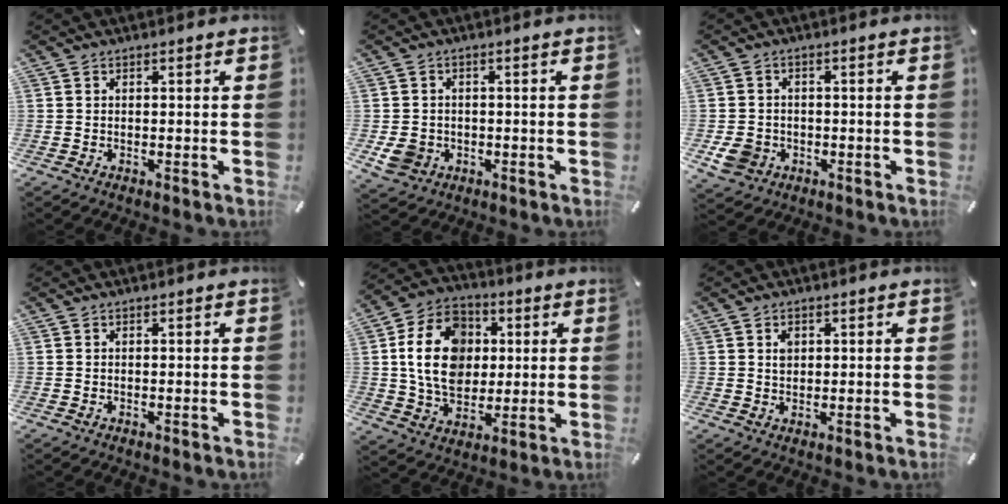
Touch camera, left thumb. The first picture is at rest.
{"total": 5.2, "force": [-1.1, 4.7, 1.9], "torque": [-0.045, 0.002, -0.021]}
{"total": 5.6, "force": [-1.7, 5.0, 2.0], "torque": [-0.046, 0.005, -0.032]}
{"total": 0.0}
{"total": 16.1, "force": [1.6, 12.6, 9.9], "torque": [-0.201, 0.017, 0.027]}
{"total": 2.0, "force": [0.7, 1.6, 0.8], "torque": [-0.003, -0.003, 0.008]}